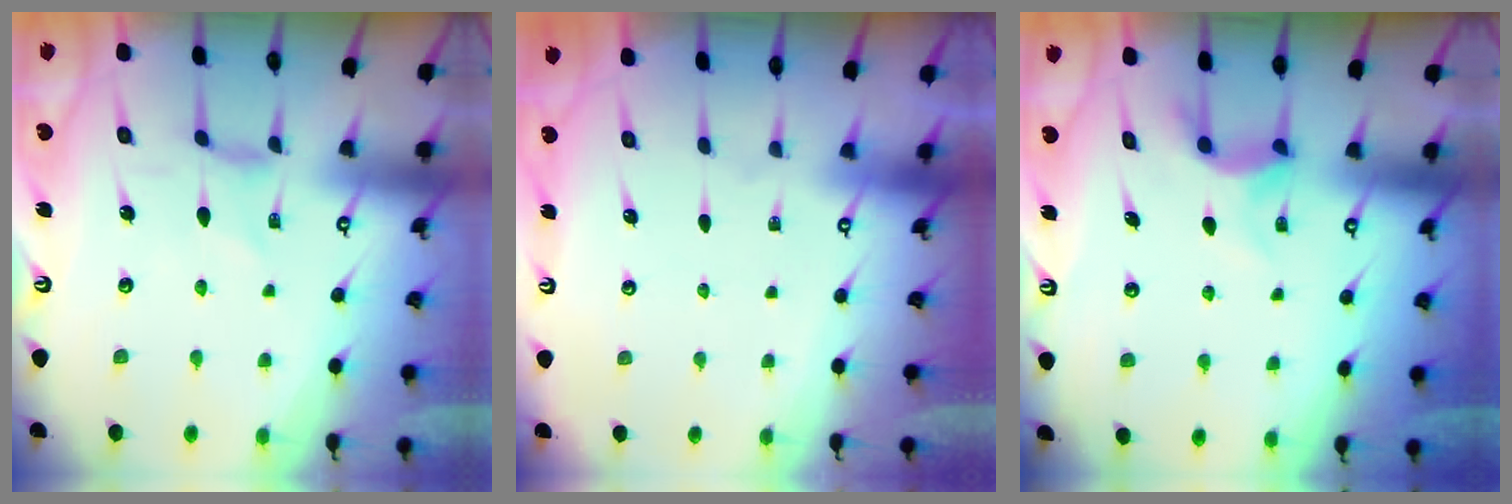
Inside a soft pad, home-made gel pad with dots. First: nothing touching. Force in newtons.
{"total": 0.0}
{"total": 5.9, "press": 5.9, "slide": 0.3}